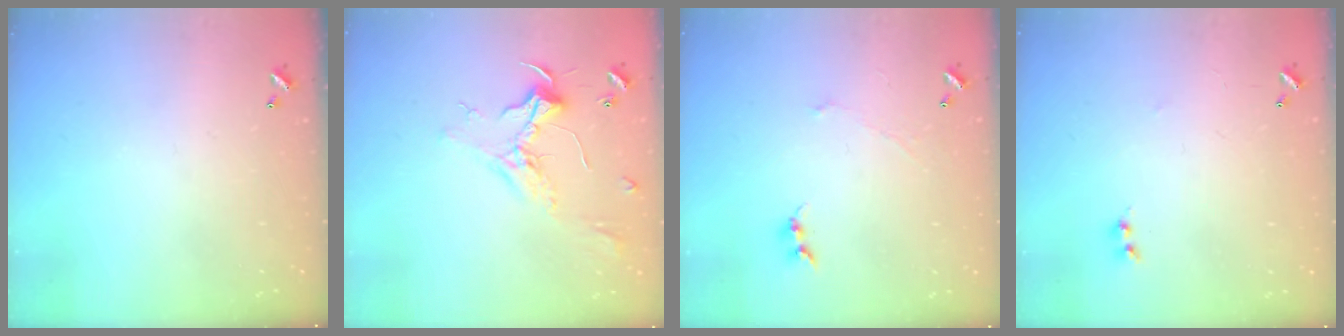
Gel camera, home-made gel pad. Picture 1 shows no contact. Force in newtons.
{"total": 2.5, "press": 2.3, "slide": 0.8}
{"total": 0.0}
{"total": 1.8, "press": 1.8, "slide": 0.3}